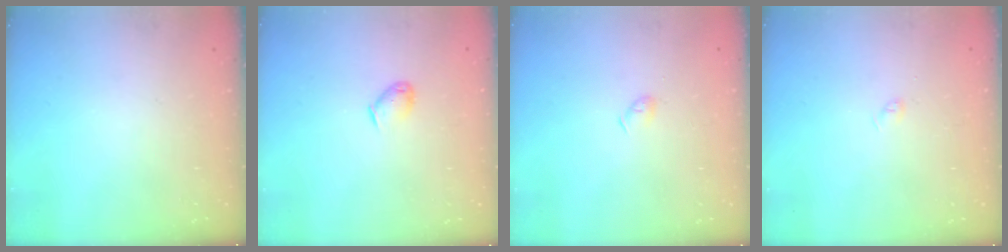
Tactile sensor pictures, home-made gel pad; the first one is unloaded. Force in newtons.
{"total": 4.3, "press": 4.2, "slide": 0.8}
{"total": 3.2, "press": 3.2, "slide": 0.6}
{"total": 2.4, "press": 2.3, "slide": 0.3}